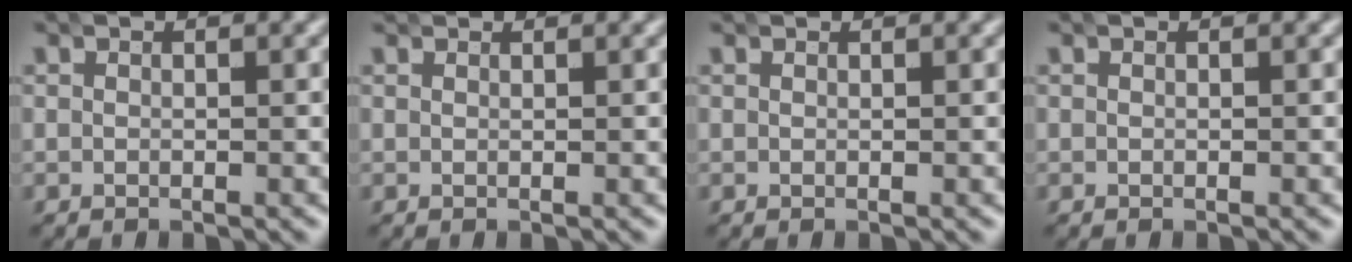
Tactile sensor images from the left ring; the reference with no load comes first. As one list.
[{"total": 1.4, "force": [1.3, 0.1, 0.3], "torque": [-0.014, -0.001, 0.014]}, {"total": 0.8, "force": [0.7, 0.1, 0.1], "torque": [-0.006, -0.005, 0.006]}, {"total": 0.0}]